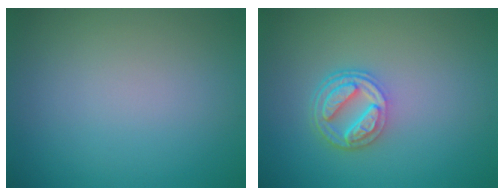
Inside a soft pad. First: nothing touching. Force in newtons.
{"total": 4.3, "press": 3.2, "slide": 2.8}